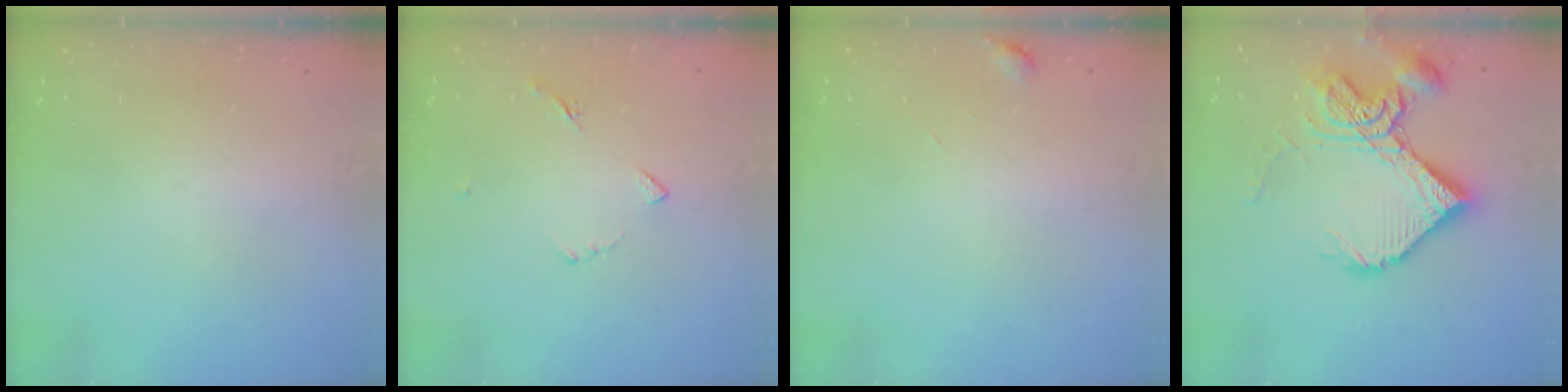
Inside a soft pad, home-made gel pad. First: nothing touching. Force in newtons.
{"total": 4.6, "press": 4.6, "slide": 0.6}
{"total": 3.1, "press": 3.1, "slide": 0.3}
{"total": 18.4, "press": 18.3, "slide": 1.8}